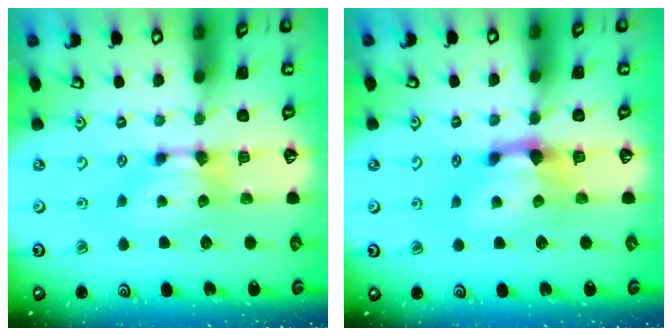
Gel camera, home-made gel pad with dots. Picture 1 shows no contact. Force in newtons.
{"total": 2.5, "press": 2.0, "slide": 1.5}